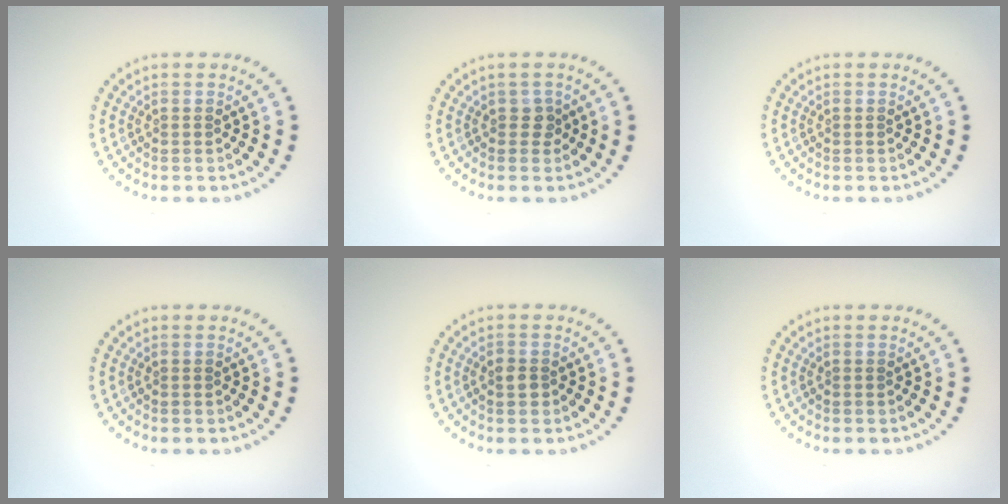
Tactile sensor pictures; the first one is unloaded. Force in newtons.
{"total": 1.1, "press": 0.9, "slide": 0.5}
{"total": 0.0}
{"total": 0.0}
{"total": 1.2, "press": 1.2, "slide": 0.2}
{"total": 0.0}